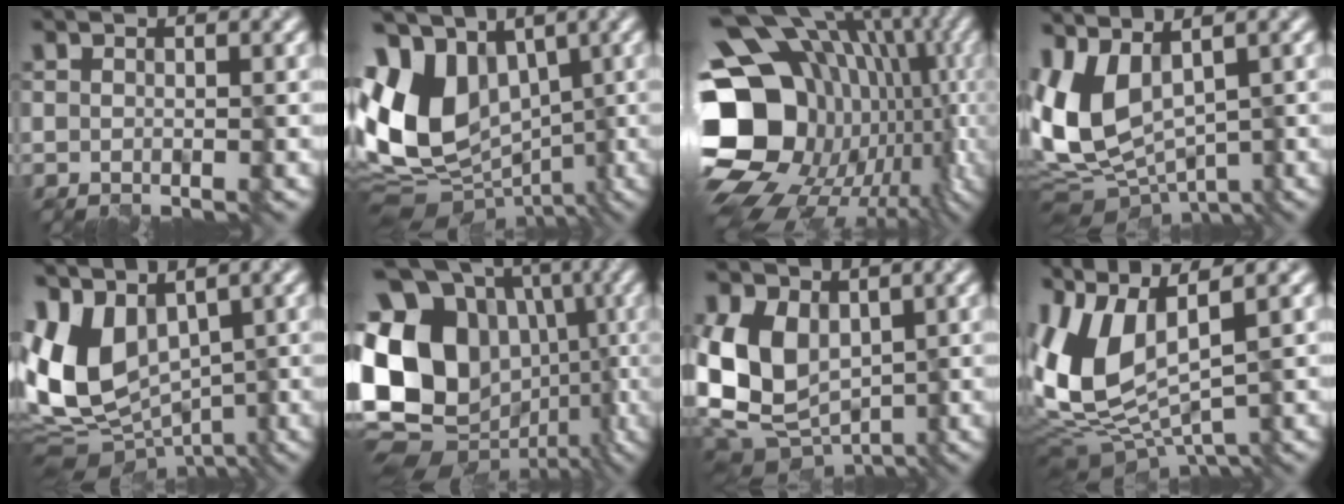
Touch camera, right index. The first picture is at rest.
{"total": 12.6, "force": [0.9, 9.0, 8.7], "torque": [-0.188, 0.015, 0.000]}
{"total": 20.4, "force": [-1.5, 15.6, 13.0], "torque": [-0.242, 0.012, -0.036]}
{"total": 7.5, "force": [0.1, 4.2, 6.2], "torque": [-0.128, -0.015, -0.003]}
{"total": 7.4, "force": [-0.1, 5.1, 5.5], "torque": [-0.106, -0.002, -0.016]}
{"total": 21.1, "force": [-0.2, 17.2, 12.3], "torque": [-0.209, 0.022, -0.031]}
{"total": 8.7, "force": [-0.7, 6.3, 5.9], "torque": [-0.107, -0.003, -0.026]}
{"total": 8.2, "force": [0.5, 3.5, 7.4], "torque": [-0.175, 0.001, 0.003]}